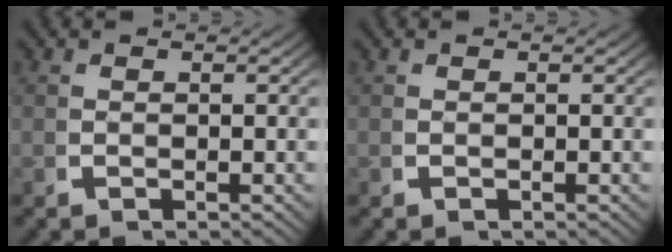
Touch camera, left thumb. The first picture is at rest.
{"total": 0.0}